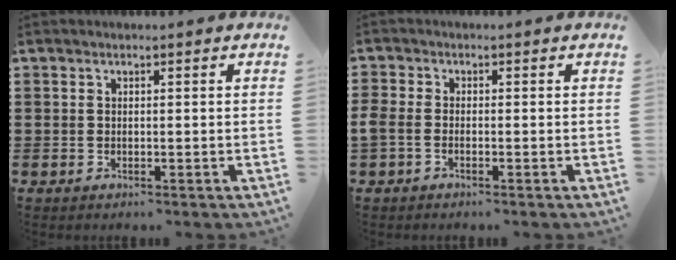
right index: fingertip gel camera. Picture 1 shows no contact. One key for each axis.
{"total": 1.1, "fx": -0.6, "fy": 0.5, "fz": 0.7, "tx": -0.023, "ty": -0.004, "tz": -0.014}